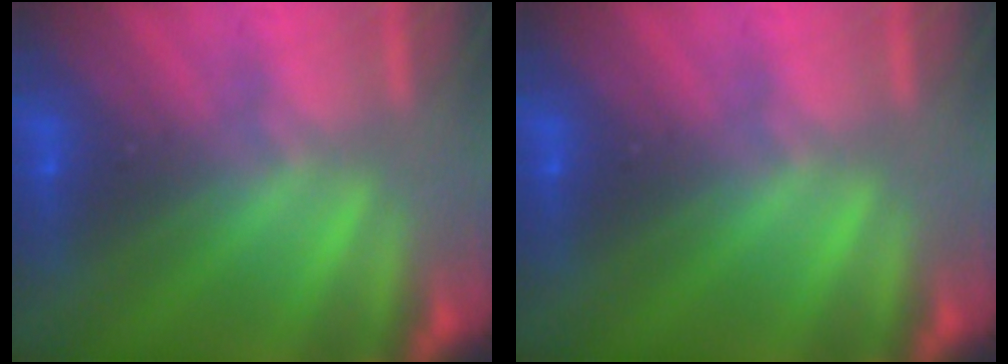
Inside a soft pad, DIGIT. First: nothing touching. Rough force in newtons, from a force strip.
{"total": 0.0}